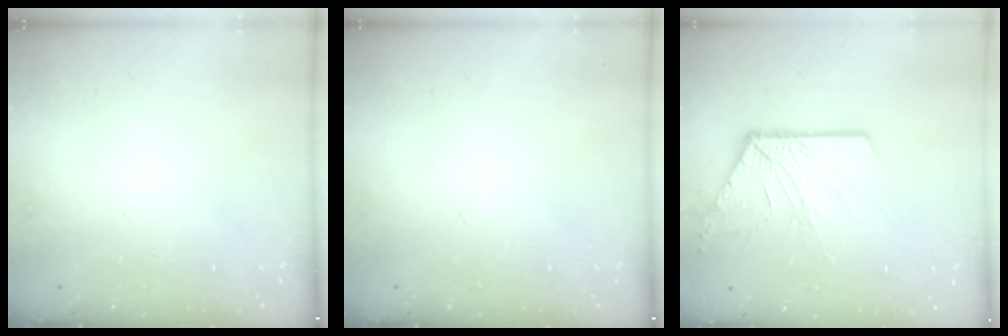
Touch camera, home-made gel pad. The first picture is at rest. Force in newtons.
{"total": 0.0}
{"total": 11.7, "press": 11.7, "slide": 0.4}